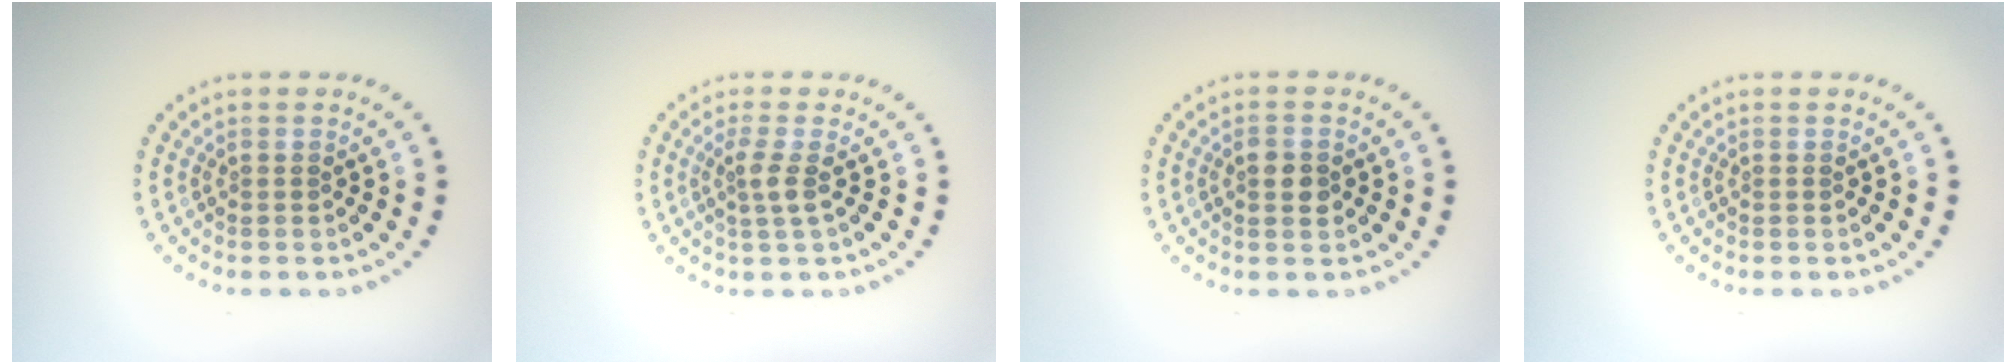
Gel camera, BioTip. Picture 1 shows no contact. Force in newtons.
{"total": 1.9, "press": 1.4, "slide": 1.2}
{"total": 1.7, "press": 1.7, "slide": 0.2}
{"total": 0.0}